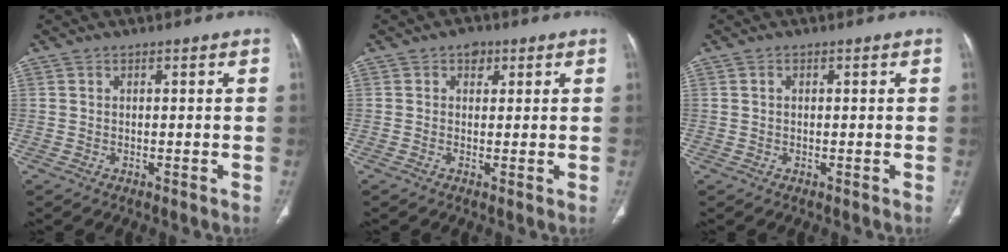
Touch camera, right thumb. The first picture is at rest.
{"total": 2.4, "force": [1.0, 1.8, 1.2], "torque": [-0.003, 0.000, 0.009]}
{"total": 0.5, "force": [0.1, 0.3, 0.4], "torque": [-0.008, 0.002, 0.003]}